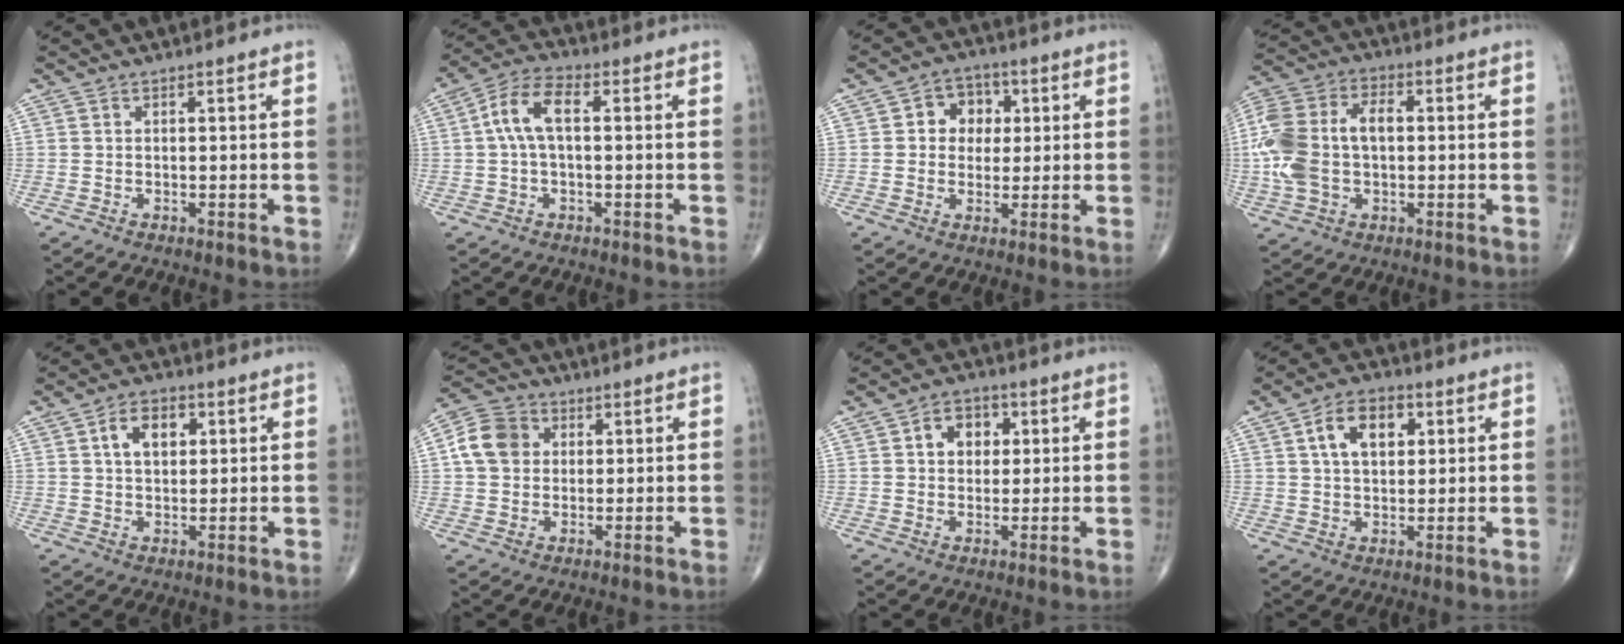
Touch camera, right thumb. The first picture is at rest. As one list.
[{"total": 7.4, "force": [0.6, 3.4, 6.6], "torque": [-0.133, 0.027, 0.004]}, {"total": 6.9, "force": [1.2, 5.8, 3.5], "torque": [-0.005, 0.006, 0.011]}, {"total": 15.4, "force": [-0.2, 9.6, 12.0], "torque": [-0.261, 0.030, -0.007]}, {"total": 6.6, "force": [2.0, 4.2, 4.7], "torque": [-0.059, 0.003, 0.029]}, {"total": 8.4, "force": [1.5, 7.0, 4.3], "torque": [-0.068, 0.011, 0.018]}, {"total": 6.4, "force": [1.6, 4.8, 3.8], "torque": [-0.023, 0.004, 0.019]}, {"total": 9.0, "force": [2.8, 5.5, 6.4], "torque": [-0.086, 0.002, 0.043]}]